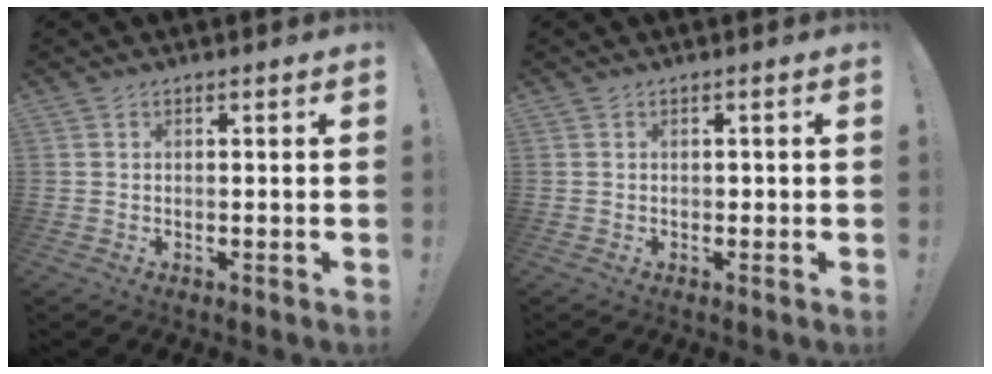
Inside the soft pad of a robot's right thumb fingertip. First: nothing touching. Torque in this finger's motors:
{"motor_torque": [0.28, 0.03, 0.22, -0.04, 0.00]}